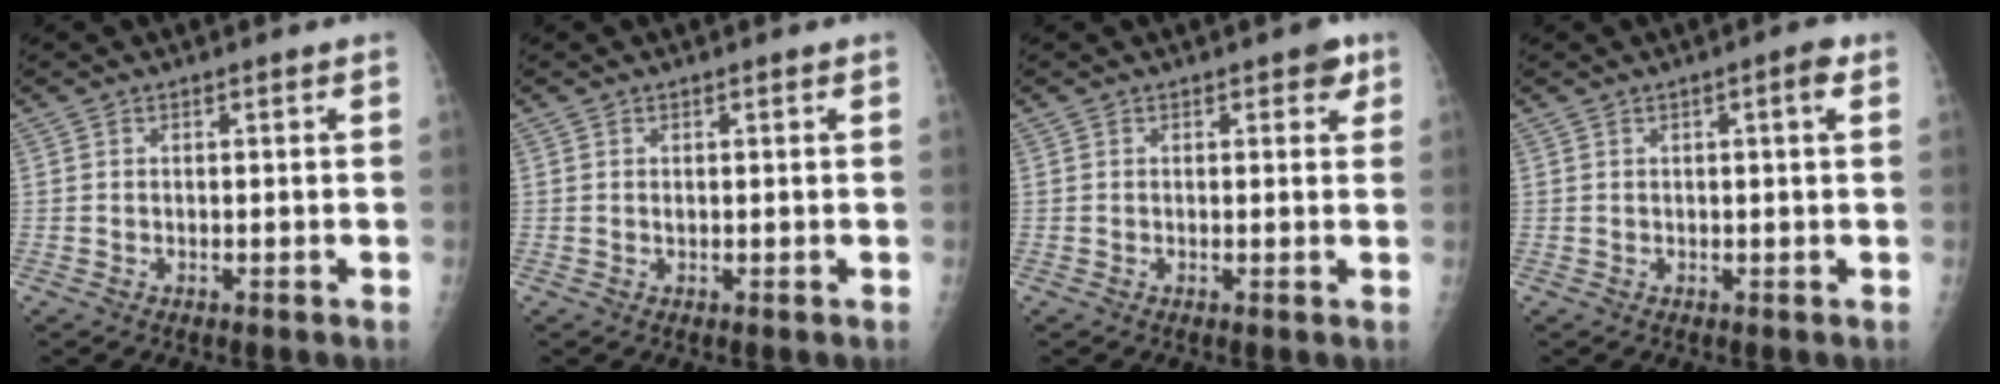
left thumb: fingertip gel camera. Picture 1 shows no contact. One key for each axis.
{"total": 0.7, "fx": 0.3, "fy": 0.3, "fz": 0.6, "tx": -0.009, "ty": 0.000, "tz": 0.006}
{"total": 2.7, "fx": 1.4, "fy": 1.5, "fz": 1.8, "tx": -0.002, "ty": -0.001, "tz": 0.011}
{"total": 2.8, "fx": 1.0, "fy": 0.5, "fz": 2.5, "tx": -0.035, "ty": 0.003, "tz": 0.011}